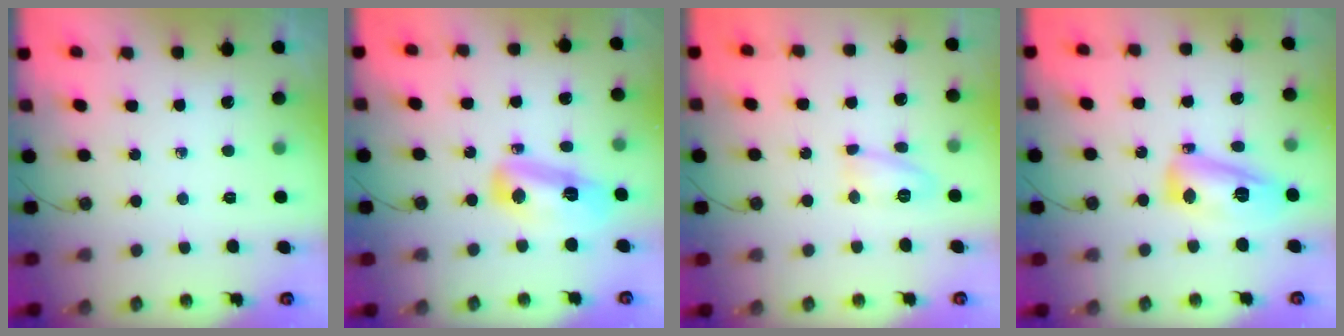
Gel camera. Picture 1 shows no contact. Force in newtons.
{"total": 12.1, "press": 11.2, "slide": 4.8}
{"total": 8.5, "press": 8.5, "slide": 1.0}
{"total": 14.1, "press": 14.1, "slide": 1.3}